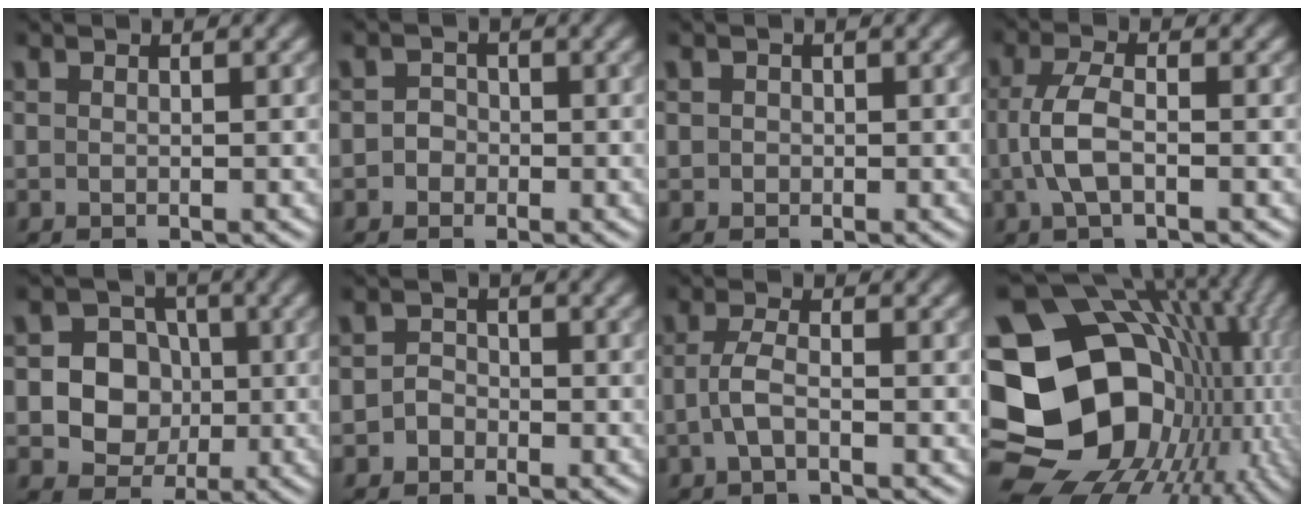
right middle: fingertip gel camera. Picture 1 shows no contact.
{"total": 1.4, "force": [-0.4, 1.3, 0.4], "torque": [0.014, 0.002, -0.015]}
{"total": 0.8, "force": [0.1, 0.7, 0.1], "torque": [0.005, -0.003, -0.001]}
{"total": 3.3, "force": [-0.7, 1.3, 3.0], "torque": [-0.068, 0.002, -0.017]}
{"total": 7.7, "force": [-0.1, 7.2, 2.8], "torque": [-0.047, 0.026, -0.021]}
{"total": 1.5, "force": [-0.7, 1.3, 0.3], "torque": [0.008, 0.005, -0.018]}
{"total": 2.1, "force": [-0.7, 0.6, 1.9], "torque": [-0.042, 0.003, -0.019]}
{"total": 22.4, "force": [-2.2, 18.3, 12.7], "torque": [-0.201, 0.008, -0.053]}